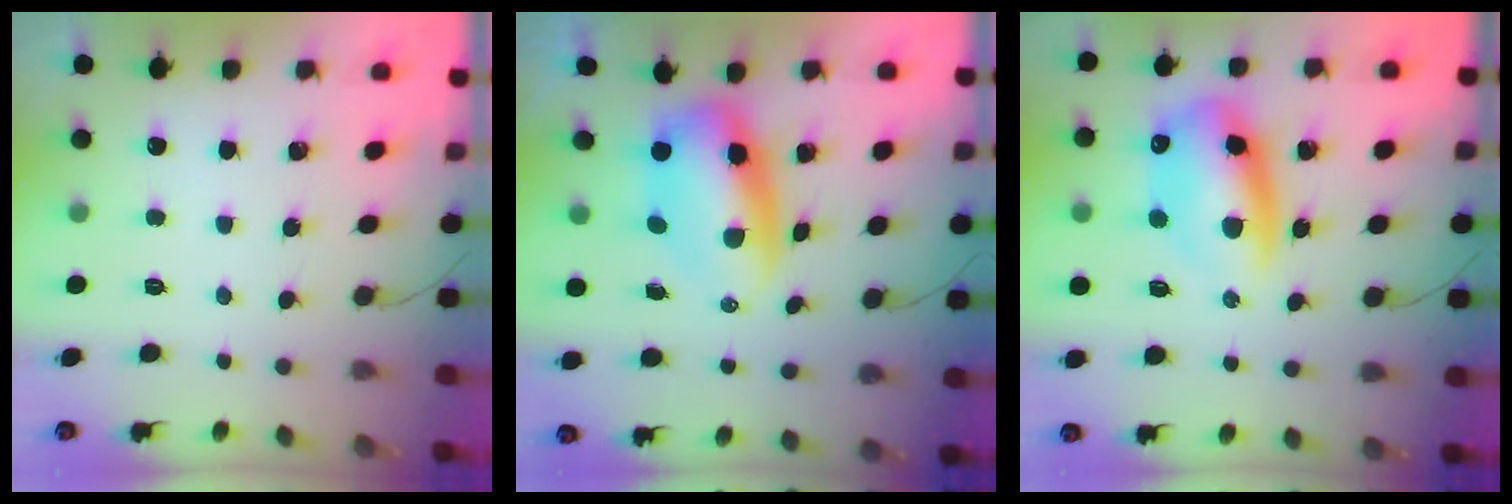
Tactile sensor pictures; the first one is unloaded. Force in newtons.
{"total": 7.5, "press": 7.2, "slide": 2.1}
{"total": 13.5, "press": 13.2, "slide": 3.0}